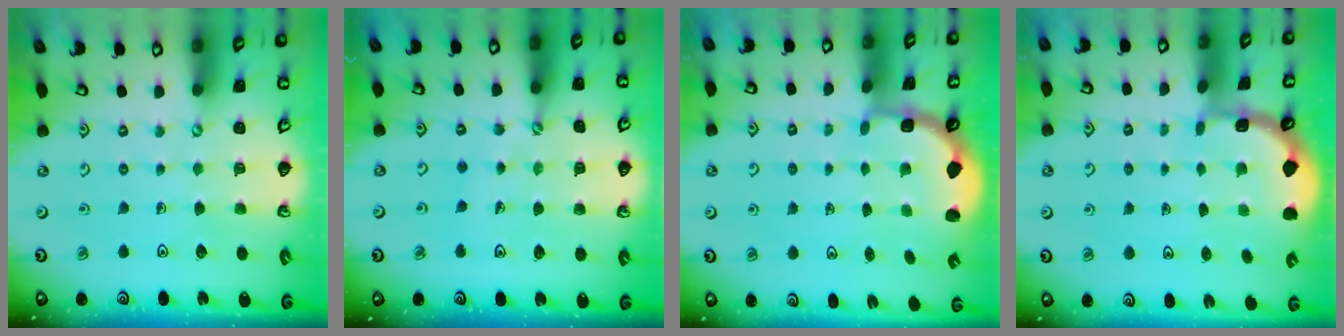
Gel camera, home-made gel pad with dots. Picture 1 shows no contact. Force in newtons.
{"total": 2.4, "press": 2.0, "slide": 1.3}
{"total": 2.9, "press": 1.8, "slide": 2.2}
{"total": 1.6, "press": 1.6, "slide": 0.2}